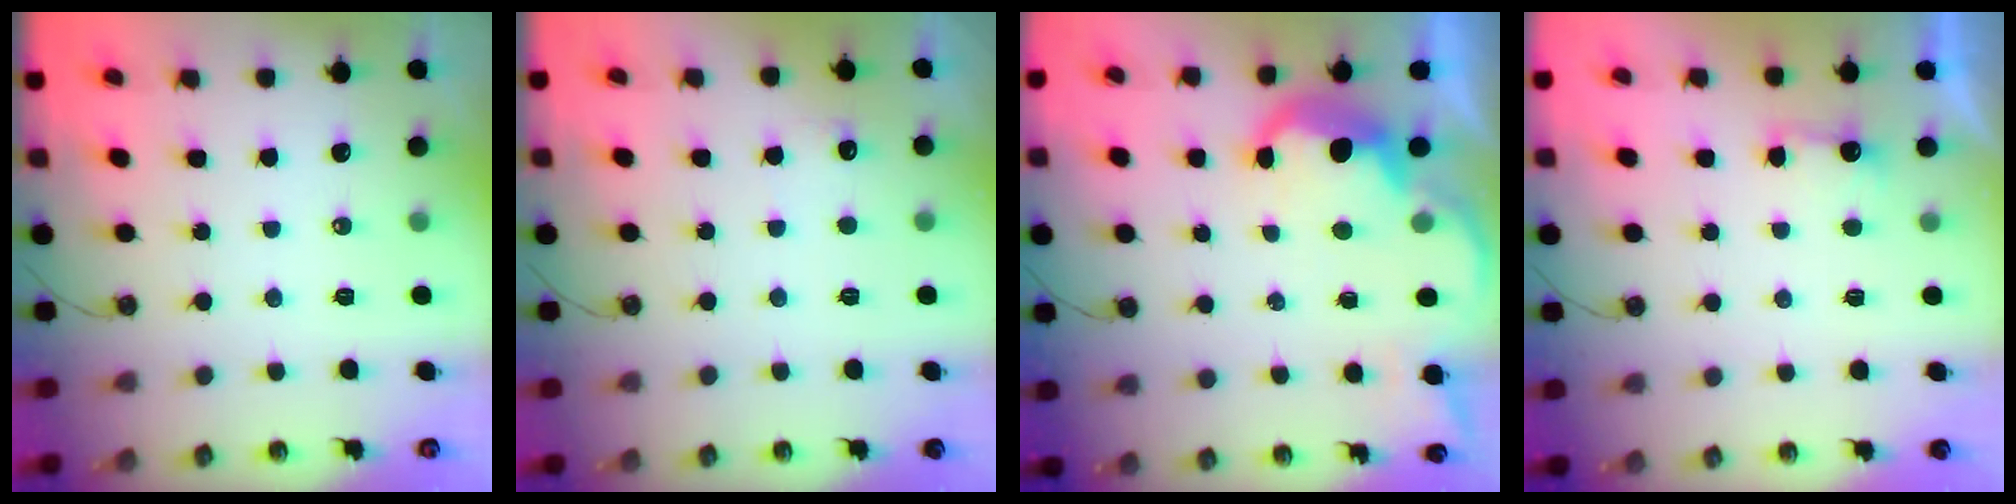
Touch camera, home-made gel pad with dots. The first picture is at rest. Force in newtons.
{"total": 4.6, "press": 4.4, "slide": 1.2}
{"total": 9.3, "press": 9.3, "slide": 1.0}
{"total": 2.3, "press": 2.1, "slide": 0.9}